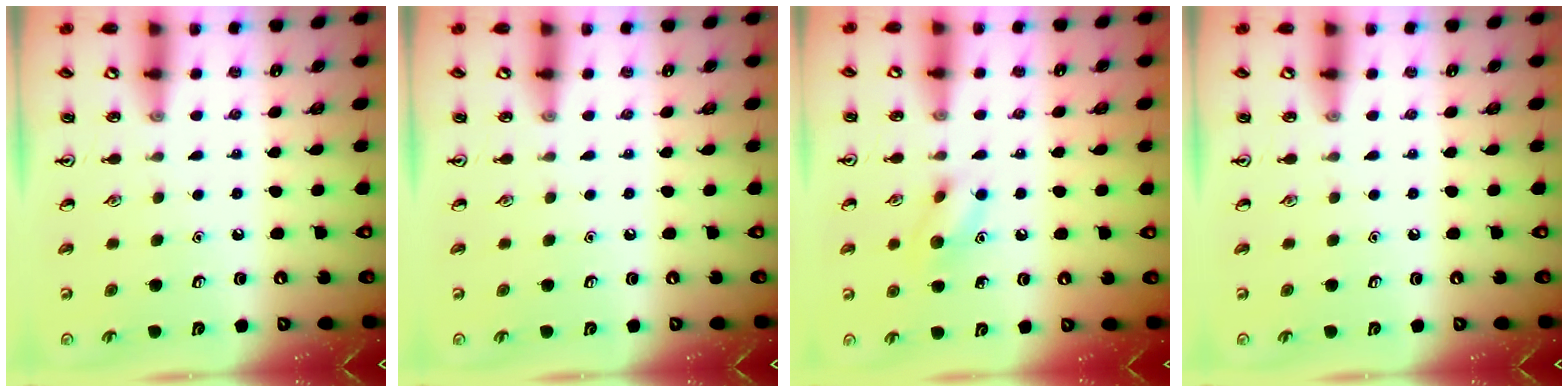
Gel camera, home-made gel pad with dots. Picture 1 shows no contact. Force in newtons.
{"total": 0.0}
{"total": 7.8, "press": 7.6, "slide": 1.5}
{"total": 0.0}